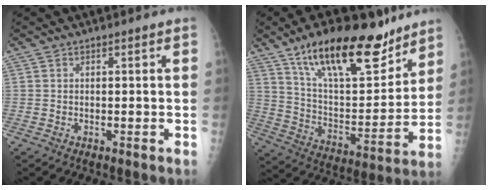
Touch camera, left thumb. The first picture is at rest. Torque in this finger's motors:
{"motor_torque": [1.04, 0.78, 1.47, -1.30, 0.21]}